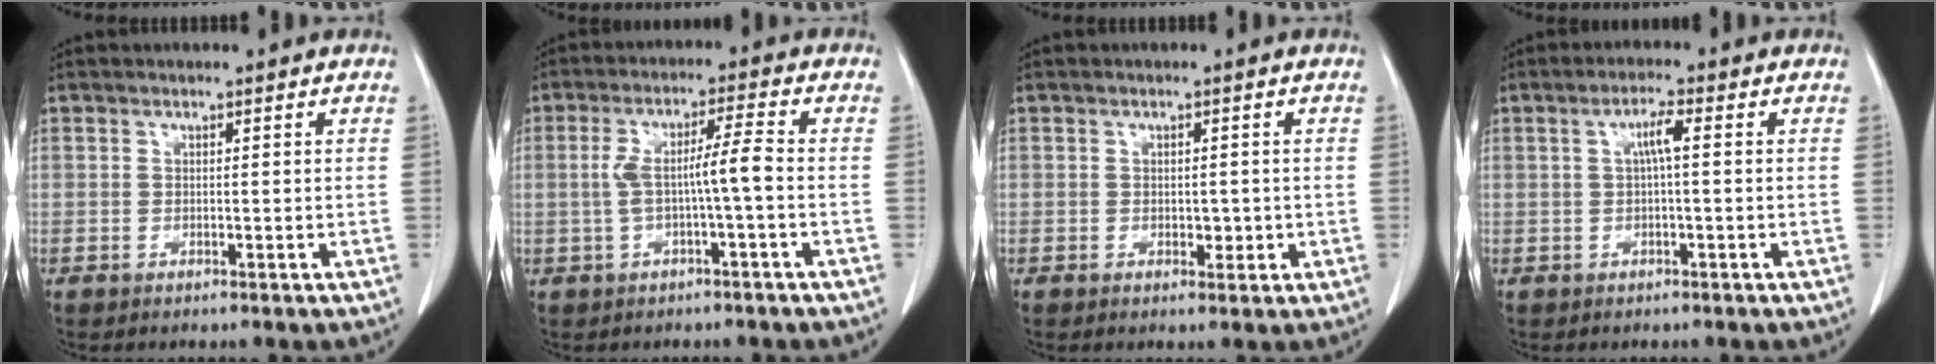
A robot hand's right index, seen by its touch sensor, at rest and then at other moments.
{"total": 5.8, "force": [-0.9, 0.0, 5.7], "torque": [-0.112, 0.020, -0.012]}
{"total": 1.7, "force": [-0.3, 1.2, 1.2], "torque": [-0.014, 0.000, 0.000]}
{"total": 2.9, "force": [0.4, 0.2, 2.8], "torque": [-0.054, 0.005, 0.008]}